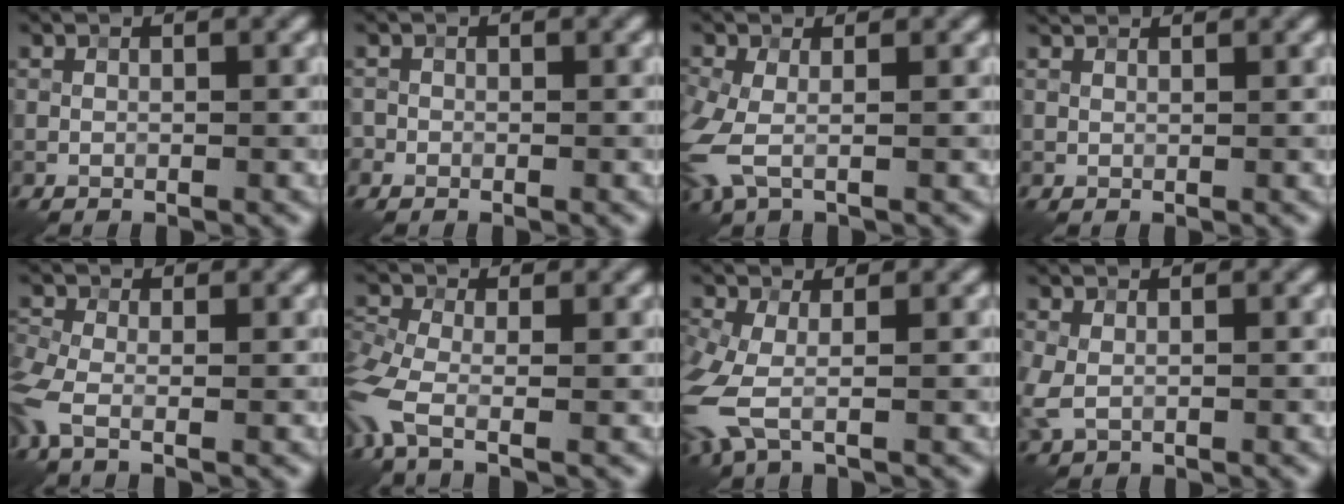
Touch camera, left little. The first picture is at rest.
{"total": 0.7, "force": [-0.4, 0.6, -0.1], "torque": [0.007, -0.004, -0.010]}
{"total": 4.0, "force": [-0.6, 2.2, 3.2], "torque": [-0.100, -0.010, -0.017]}
{"total": 1.5, "force": [1.4, 0.4, 0.3], "torque": [-0.014, 0.004, 0.022]}
{"total": 4.0, "force": [-1.6, 1.7, 3.3], "torque": [-0.092, -0.013, -0.042]}
{"total": 5.5, "force": [-2.4, 2.2, 4.4], "torque": [-0.115, -0.017, -0.062]}
{"total": 5.3, "force": [-1.3, 2.7, 4.4], "torque": [-0.134, -0.018, -0.034]}
{"total": 2.3, "force": [-0.3, 1.6, 1.6], "torque": [-0.049, -0.007, -0.007]}